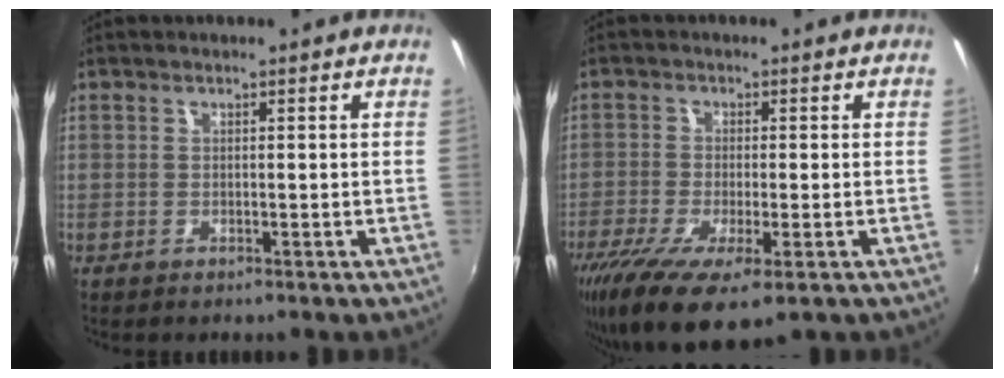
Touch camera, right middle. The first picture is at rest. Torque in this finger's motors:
{"motor_torque": [1.38, -0.76, 0.30, 0.21]}